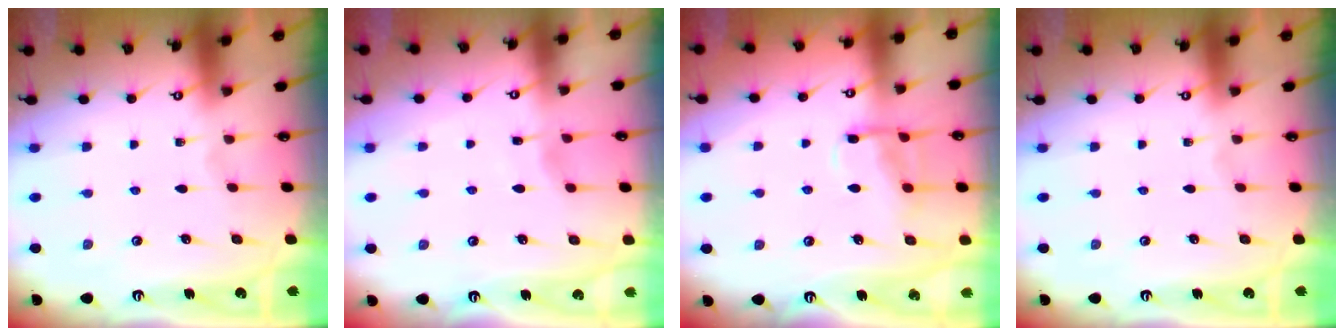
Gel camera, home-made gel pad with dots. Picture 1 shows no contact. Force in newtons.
{"total": 2.2, "press": 2.2, "slide": 0.2}
{"total": 10.8, "press": 10.8, "slide": 1.1}
{"total": 0.0}